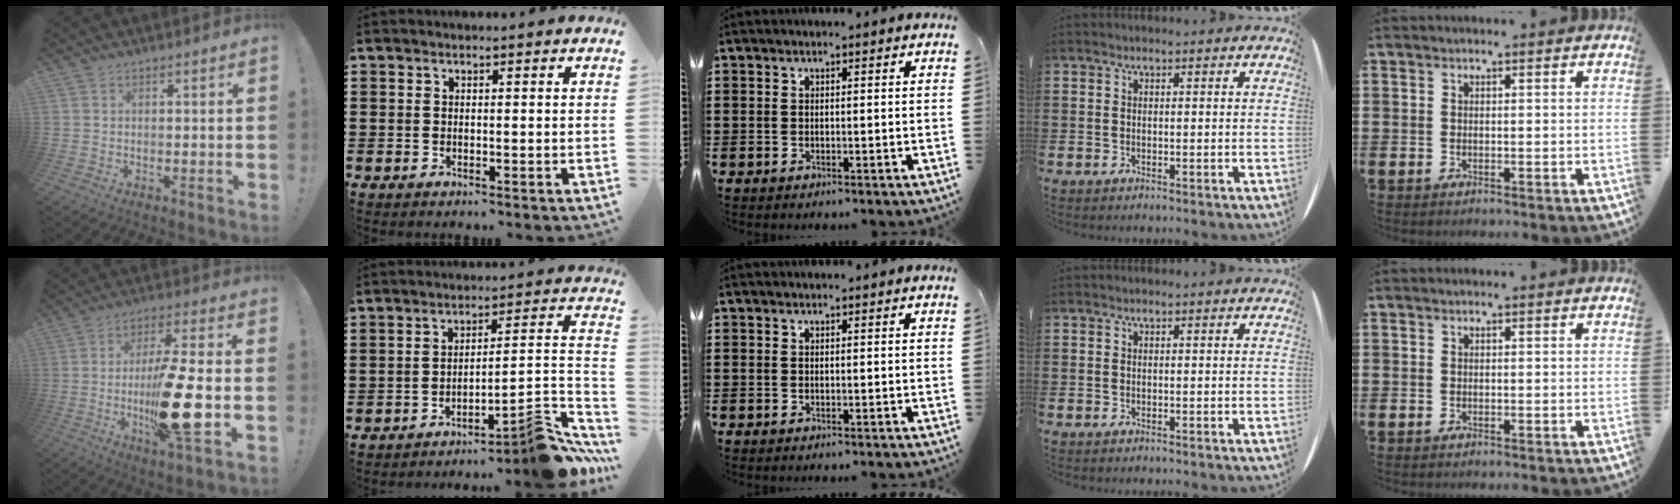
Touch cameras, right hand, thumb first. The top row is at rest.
{"thumb": {"total": 20.2, "force": [-4.0, 4.8, 19.2], "torque": [-0.325, -0.002, -0.059]}, "index": {"total": 8.2, "force": [-6.7, 0.6, 4.7], "torque": [-0.048, -0.009, -0.131]}}